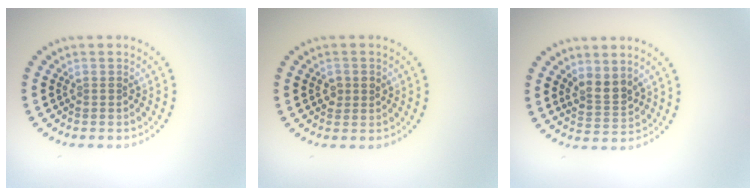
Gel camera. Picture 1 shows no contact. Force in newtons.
{"total": 1.5, "press": 1.4, "slide": 0.3}
{"total": 2.5, "press": 2.2, "slide": 1.2}